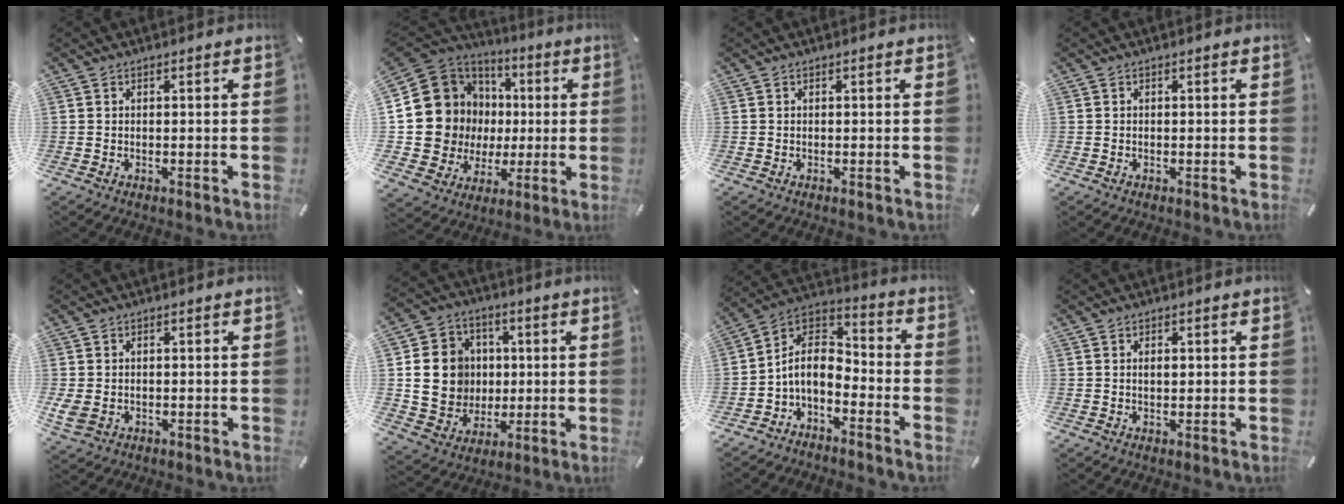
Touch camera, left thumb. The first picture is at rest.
{"total": 16.0, "force": [1.7, 15.3, 4.1], "torque": [-0.070, -0.026, 0.066]}
{"total": 0.0}
{"total": 0.0}
{"total": 3.0, "force": [-0.3, 2.4, 1.8], "torque": [-0.046, 0.000, -0.008]}
{"total": 15.0, "force": [1.1, 13.7, 6.1], "torque": [-0.121, 0.010, 0.029]}
{"total": 8.1, "force": [-3.6, 5.4, 4.7], "torque": [-0.108, 0.007, -0.073]}
{"total": 1.1, "force": [0.3, 0.8, 0.7], "torque": [-0.007, -0.001, 0.003]}